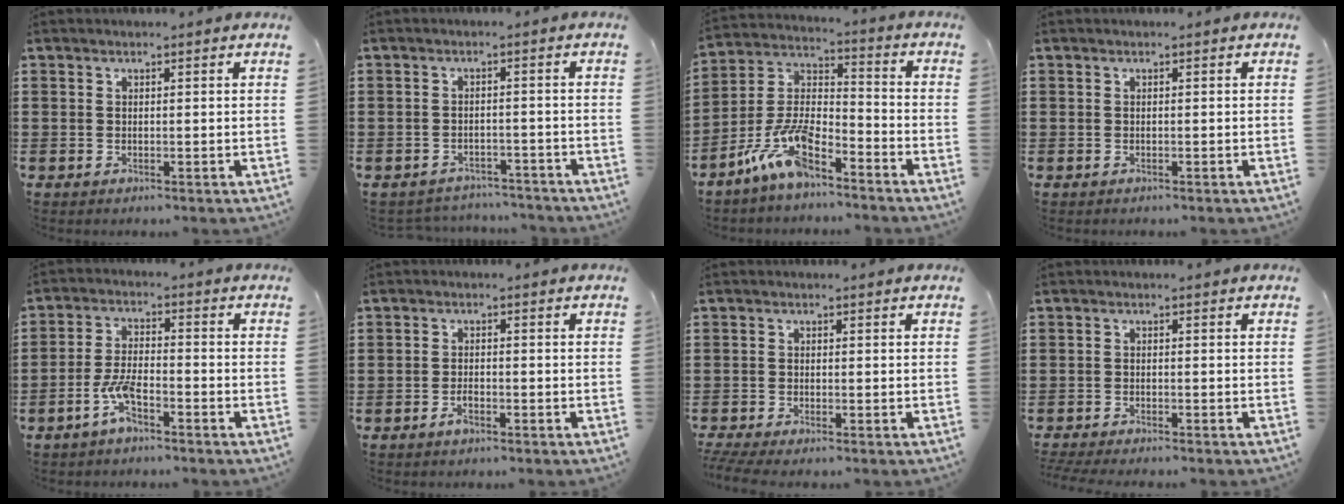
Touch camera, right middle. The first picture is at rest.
{"total": 2.5, "force": [-2.4, 0.4, -0.1], "torque": [-0.008, -0.002, -0.053]}
{"total": 10.8, "force": [-7.9, 3.3, 6.6], "torque": [-0.152, 0.011, -0.156]}
{"total": 0.0}
{"total": 5.2, "force": [-3.2, 1.6, 3.8], "torque": [-0.091, 0.002, -0.064]}
{"total": 2.1, "force": [-1.3, 0.6, 1.6], "torque": [-0.037, -0.003, -0.025]}
{"total": 1.3, "force": [-1.0, -0.1, 0.8], "torque": [-0.021, -0.007, -0.020]}
{"total": 1.6, "force": [-1.5, -0.2, 0.4], "torque": [-0.008, -0.003, -0.029]}